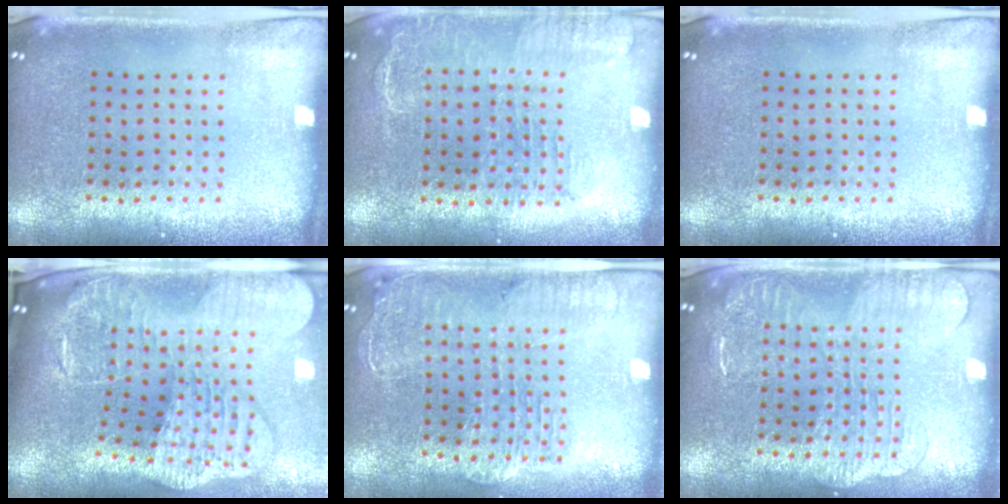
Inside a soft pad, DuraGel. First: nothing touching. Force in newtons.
{"total": 1.7, "press": 1.4, "slide": 0.8}
{"total": 0.0}
{"total": 4.3, "press": 3.3, "slide": 2.8}
{"total": 2.1, "press": 1.9, "slide": 0.9}
{"total": 1.9, "press": 1.8, "slide": 0.5}